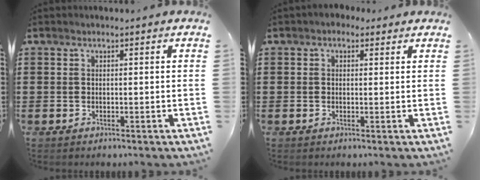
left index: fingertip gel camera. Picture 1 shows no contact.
{"total": 1.4, "force": [0.7, 1.1, 0.6], "torque": [-0.014, 0.008, 0.013]}